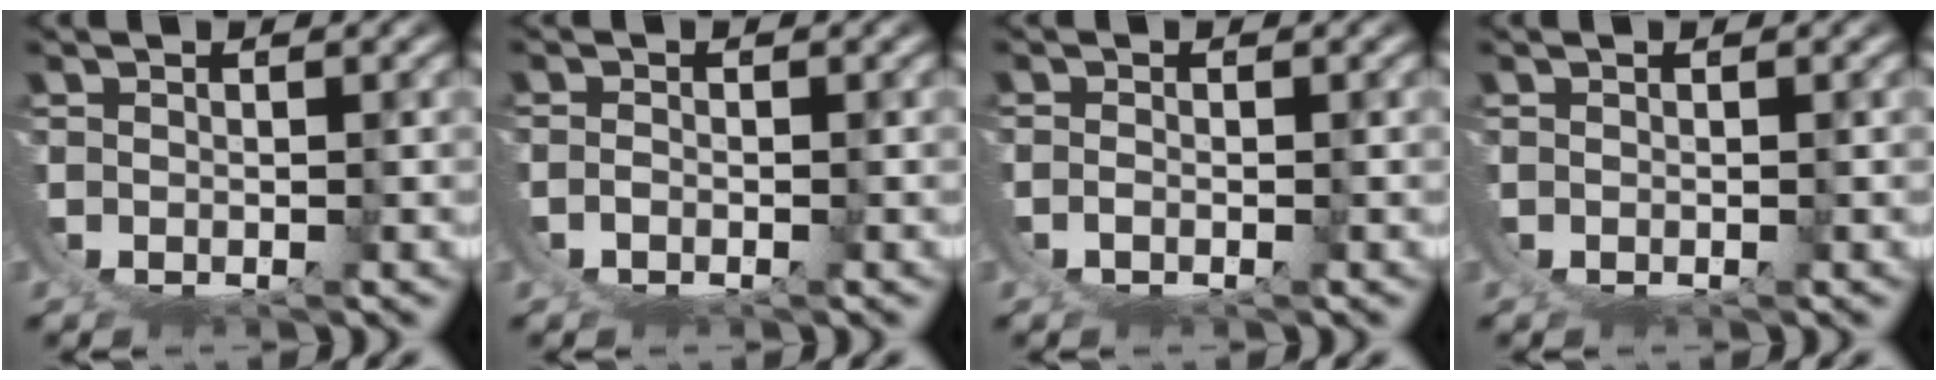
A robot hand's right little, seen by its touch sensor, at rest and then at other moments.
{"total": 2.0, "force": [0.1, 1.7, 1.0], "torque": [-0.032, -0.005, 0.001]}
{"total": 1.4, "force": [0.1, 1.0, 1.0], "torque": [-0.029, -0.004, 0.004]}
{"total": 0.0}